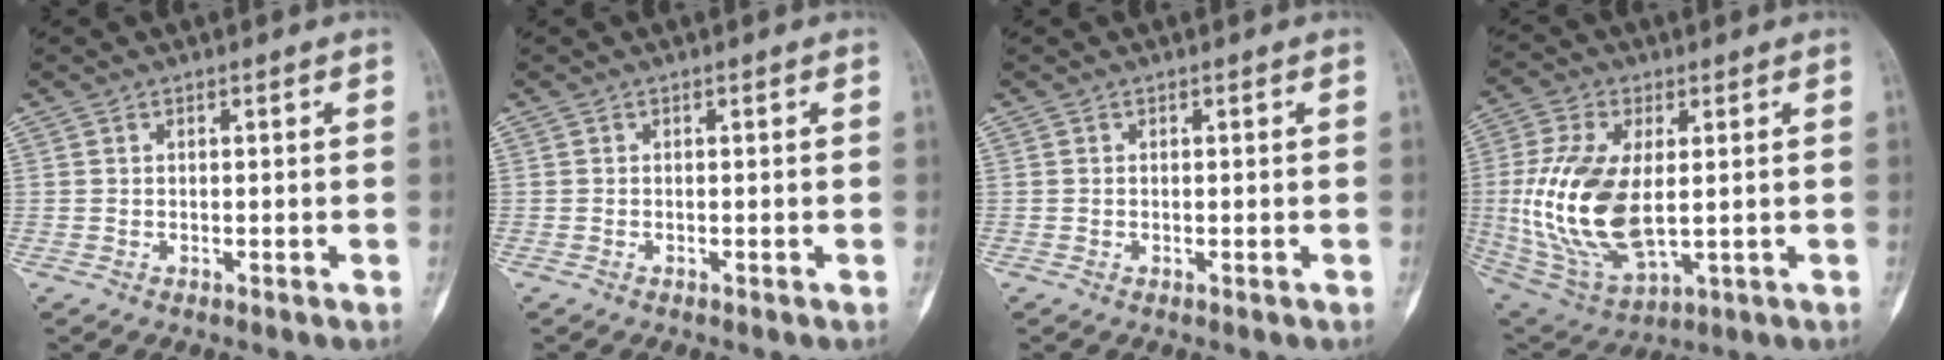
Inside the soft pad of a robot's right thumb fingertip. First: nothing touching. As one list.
[{"total": 0.0}, {"total": 0.0}, {"total": 18.4, "force": [0.5, 9.7, 15.6], "torque": [-0.326, -0.013, 0.025]}]